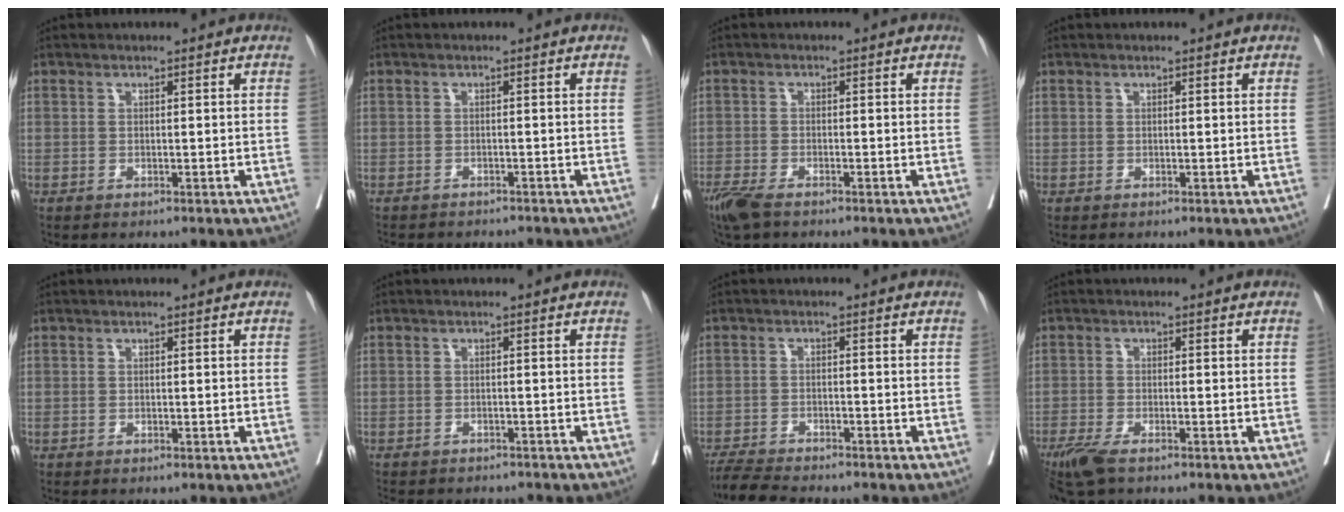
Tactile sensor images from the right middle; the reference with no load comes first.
{"total": 7.7, "force": [-7.1, 2.1, 2.2], "torque": [-0.028, -0.002, -0.089]}
{"total": 4.5, "force": [-3.4, 1.1, 2.7], "torque": [-0.057, -0.011, -0.062]}
{"total": 0.0}
{"total": 0.0}
{"total": 8.7, "force": [-7.8, 2.8, 2.6], "torque": [-0.043, -0.004, -0.096]}
{"total": 6.6, "force": [-6.2, 0.4, 2.3], "torque": [-0.037, -0.019, -0.106]}
{"total": 5.0, "force": [-3.5, 1.2, 3.3], "torque": [-0.067, -0.012, -0.064]}